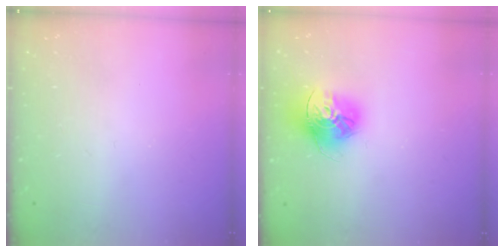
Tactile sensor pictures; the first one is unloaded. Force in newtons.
{"total": 15.9, "press": 15.9, "slide": 1.5}